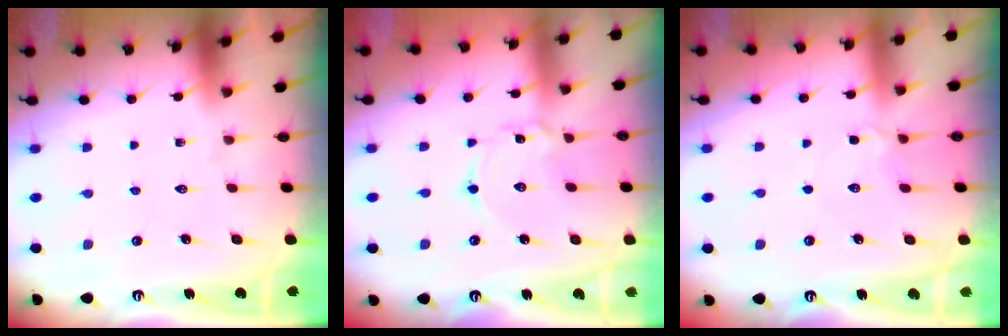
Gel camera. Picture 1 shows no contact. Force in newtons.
{"total": 1.8, "press": 1.8, "slide": 0.1}
{"total": 3.8, "press": 3.8, "slide": 0.5}